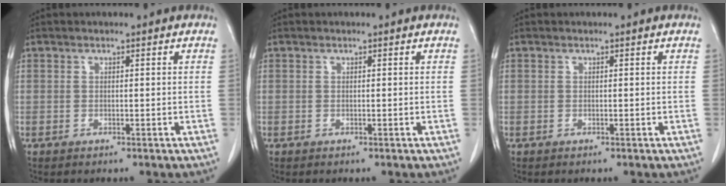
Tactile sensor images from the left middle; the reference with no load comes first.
{"total": 0.0}
{"total": 0.0}